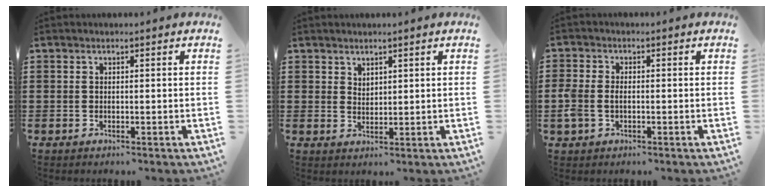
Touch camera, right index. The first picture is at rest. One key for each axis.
{"total": 1.8, "fx": 1.6, "fy": 0.9, "fz": 0.1, "tx": -0.005, "ty": 0.003, "tz": 0.032}
{"total": 2.6, "fx": -0.6, "fy": 1.9, "fz": 1.7, "tx": -0.049, "ty": -0.001, "tz": -0.017}